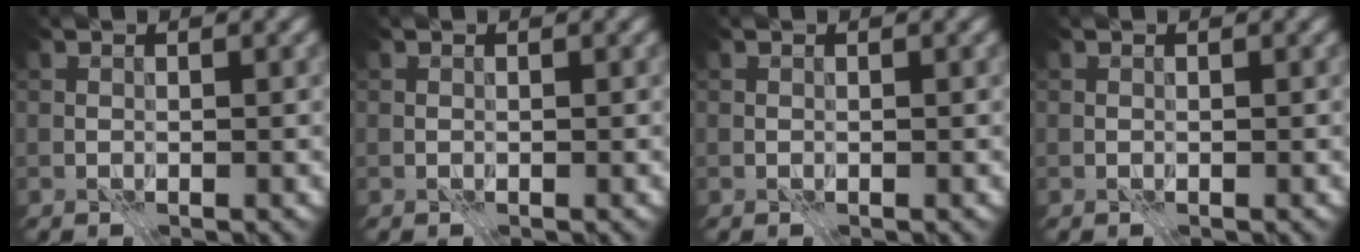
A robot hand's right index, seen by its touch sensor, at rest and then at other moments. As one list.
[{"total": 0.0}, {"total": 0.0}, {"total": 0.0}]